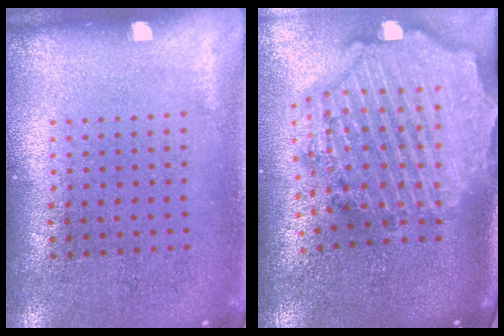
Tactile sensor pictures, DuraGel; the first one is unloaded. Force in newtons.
{"total": 3.7, "press": 3.1, "slide": 2.1}